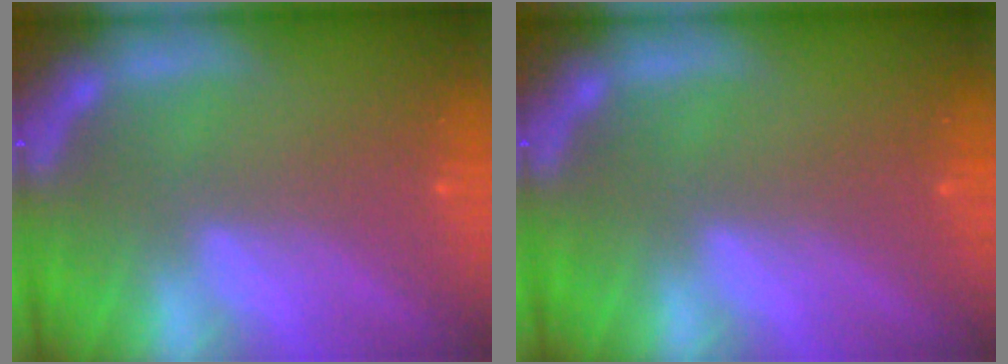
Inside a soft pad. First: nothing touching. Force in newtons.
{"total": 0.0}